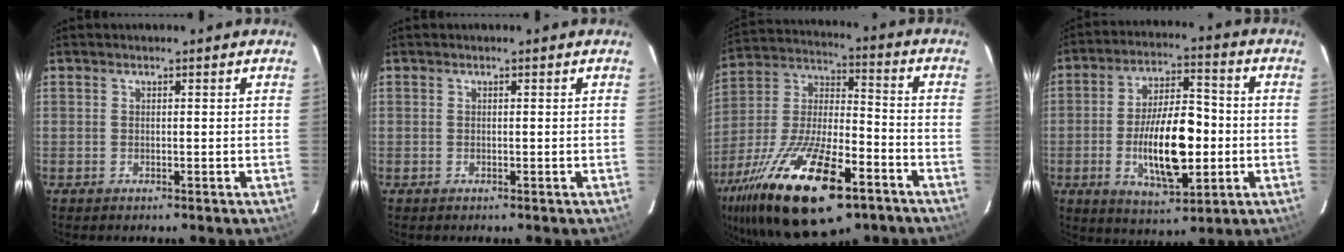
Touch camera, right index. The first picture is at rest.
{"total": 0.0}
{"total": 28.0, "force": [-15.9, 10.5, 20.5], "torque": [-0.397, -0.032, -0.266]}
{"total": 15.7, "force": [-3.0, 6.9, 13.7], "torque": [-0.245, 0.002, -0.041]}